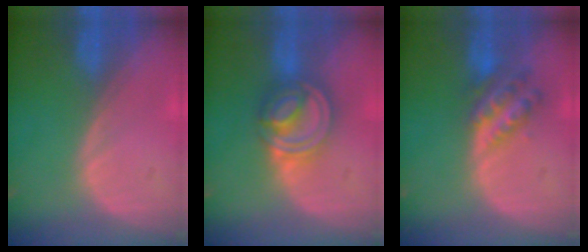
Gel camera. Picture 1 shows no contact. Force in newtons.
{"total": 7.9, "press": 6.7, "slide": 4.1}
{"total": 6.1, "press": 5.4, "slide": 2.9}